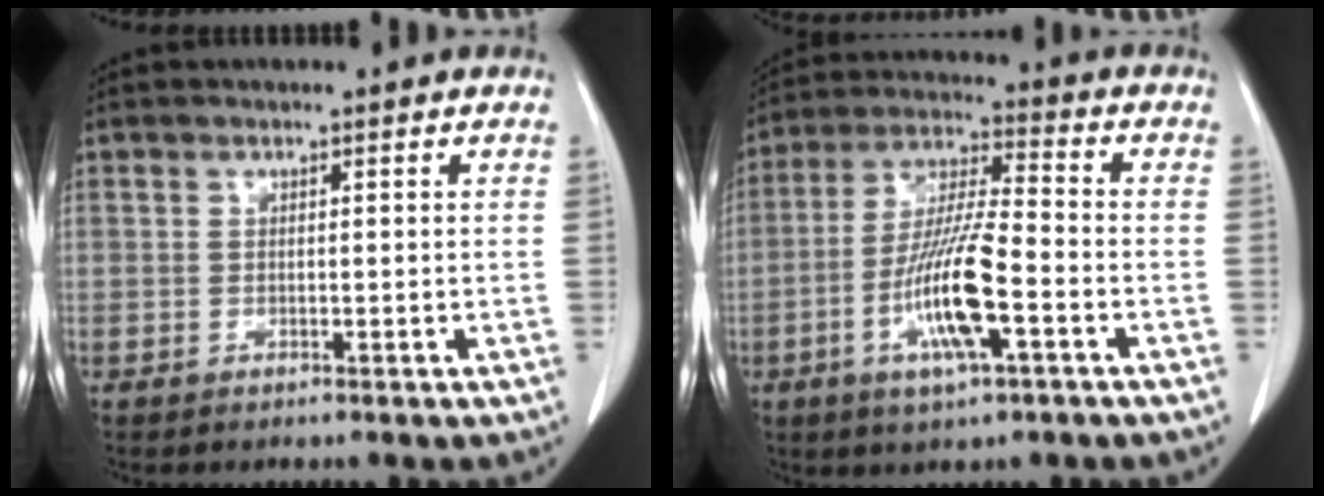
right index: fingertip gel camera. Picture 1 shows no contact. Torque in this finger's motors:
{"motor_torque": [1.88, -0.25, 0.61, 0.21]}